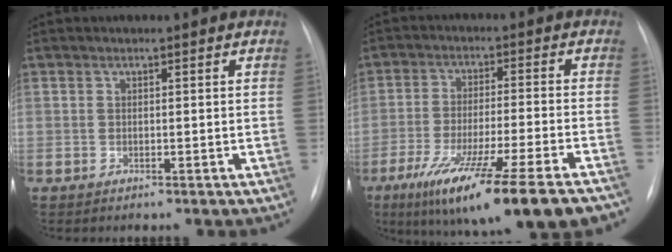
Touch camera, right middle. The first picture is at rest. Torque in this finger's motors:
{"motor_torque": [1.48, -0.66, 1.04, 0.21]}